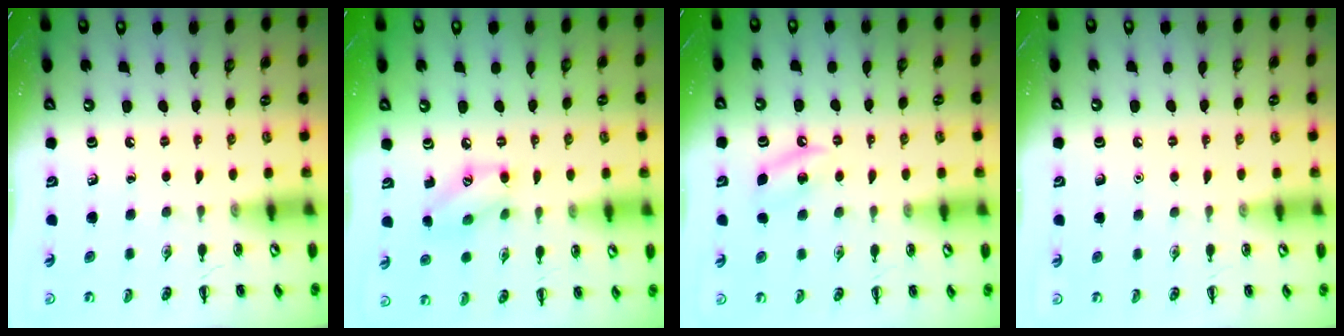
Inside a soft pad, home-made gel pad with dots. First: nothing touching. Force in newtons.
{"total": 8.7, "press": 8.7, "slide": 0.3}
{"total": 5.0, "press": 4.8, "slide": 1.5}
{"total": 1.6, "press": 1.5, "slide": 0.1}